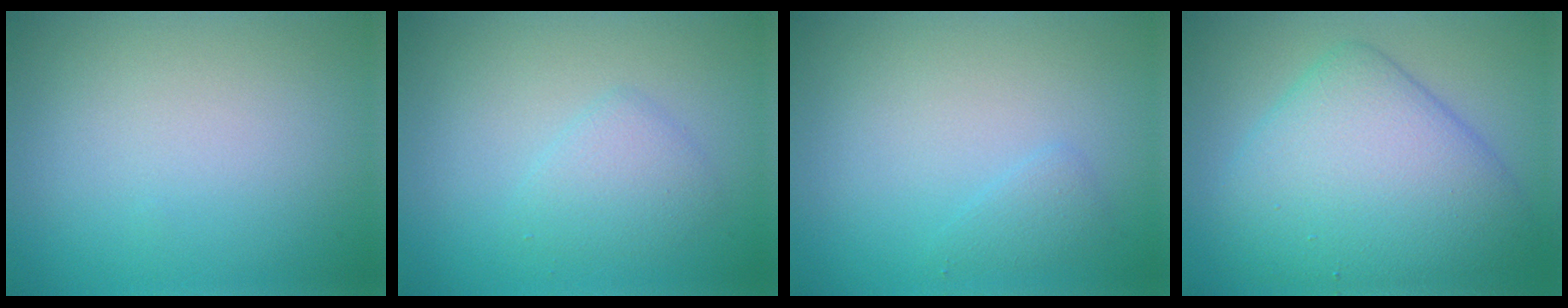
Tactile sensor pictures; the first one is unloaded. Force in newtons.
{"total": 2.0, "press": 2.0, "slide": 0.1}
{"total": 1.1, "press": 1.1, "slide": 0.1}
{"total": 8.4, "press": 8.4, "slide": 0.3}